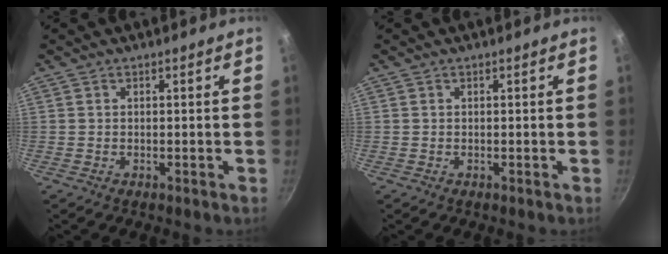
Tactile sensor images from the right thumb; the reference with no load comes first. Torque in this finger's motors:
{"motor_torque": [0.00, 0.00, 0.01, 0.00, 0.00]}